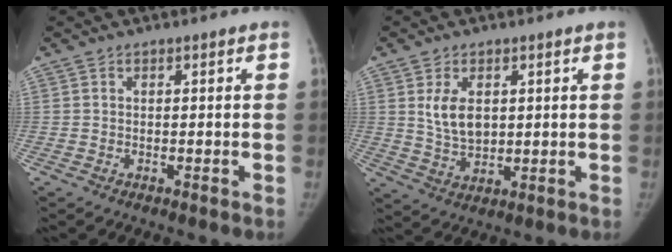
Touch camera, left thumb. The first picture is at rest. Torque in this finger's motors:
{"motor_torque": [0.74, 1.21, 0.77, -0.67, 0.33]}